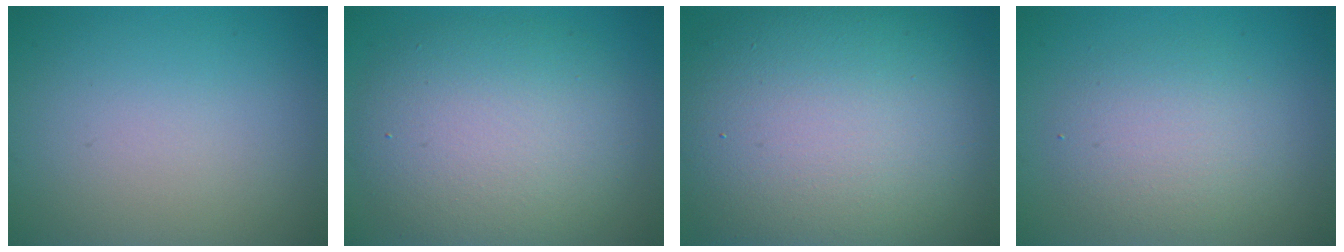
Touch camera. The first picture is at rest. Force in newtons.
{"total": 8.2, "press": 8.2, "slide": 0.8}
{"total": 14.7, "press": 14.7, "slide": 0.8}
{"total": 3.6, "press": 3.6, "slide": 0.2}